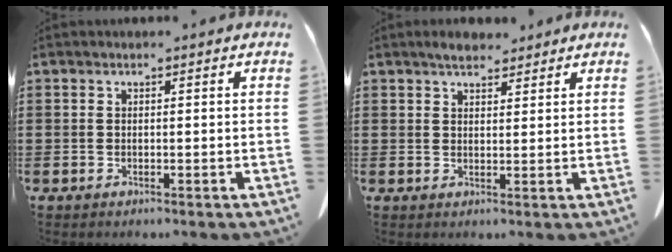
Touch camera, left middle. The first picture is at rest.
{"total": 3.1, "force": [2.8, 1.0, 1.0], "torque": [-0.017, -0.001, 0.050]}